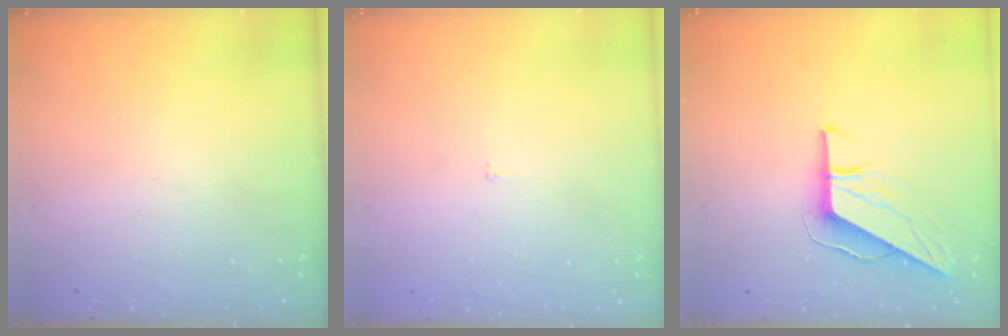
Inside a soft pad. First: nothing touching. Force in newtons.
{"total": 2.2, "press": 2.2, "slide": 0.2}
{"total": 8.3, "press": 8.3, "slide": 0.7}